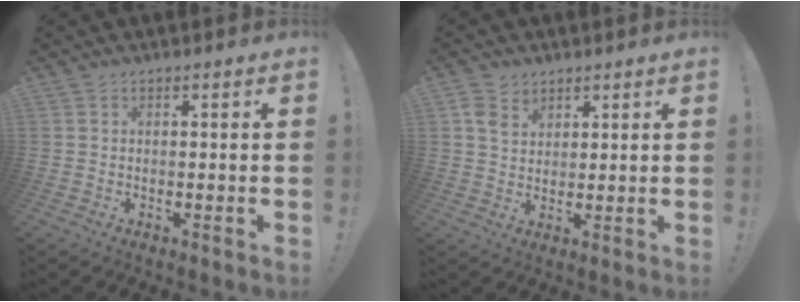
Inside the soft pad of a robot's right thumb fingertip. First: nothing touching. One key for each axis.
{"total": 5.9, "fx": 3.6, "fy": 4.1, "fz": 2.3, "tx": -0.031, "ty": -0.014, "tz": 0.068}